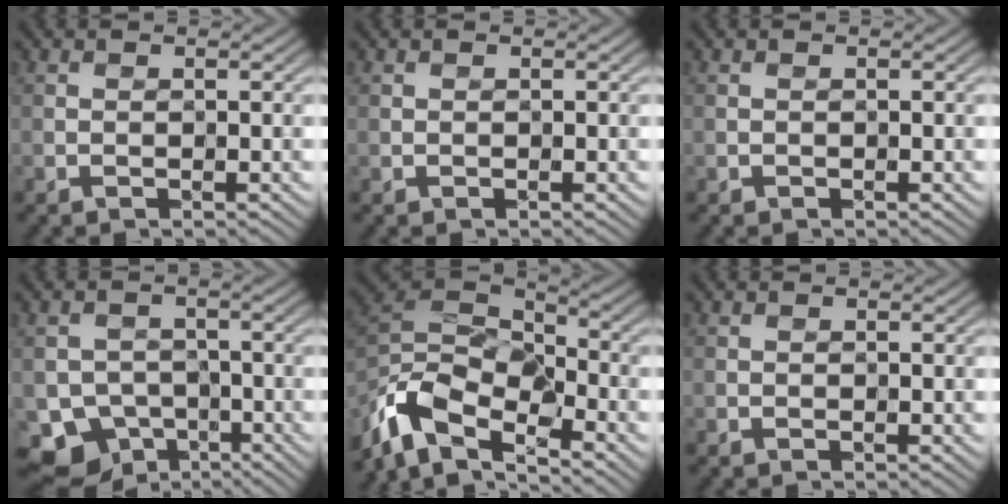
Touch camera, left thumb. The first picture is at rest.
{"total": 0.0}
{"total": 0.0}
{"total": 6.7, "force": [-3.8, 5.3, 1.8], "torque": [-0.030, -0.011, -0.074]}
{"total": 11.1, "force": [-7.1, 4.7, 7.2], "torque": [-0.158, -0.001, -0.153]}
{"total": 0.0}